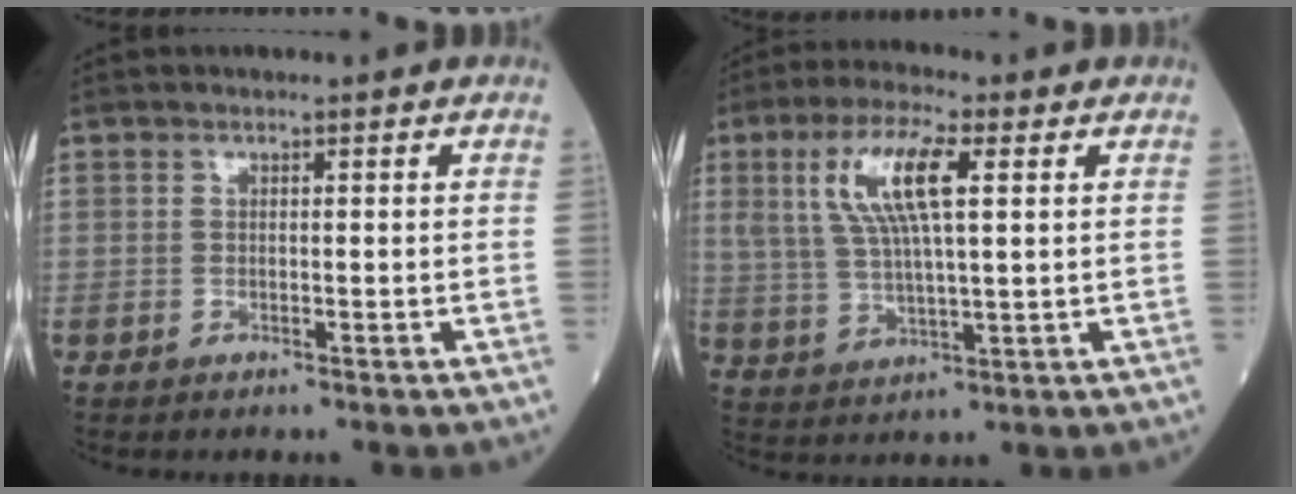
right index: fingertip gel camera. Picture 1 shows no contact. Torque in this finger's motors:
{"motor_torque": [0.91, 0.51, 0.32, 0.21]}